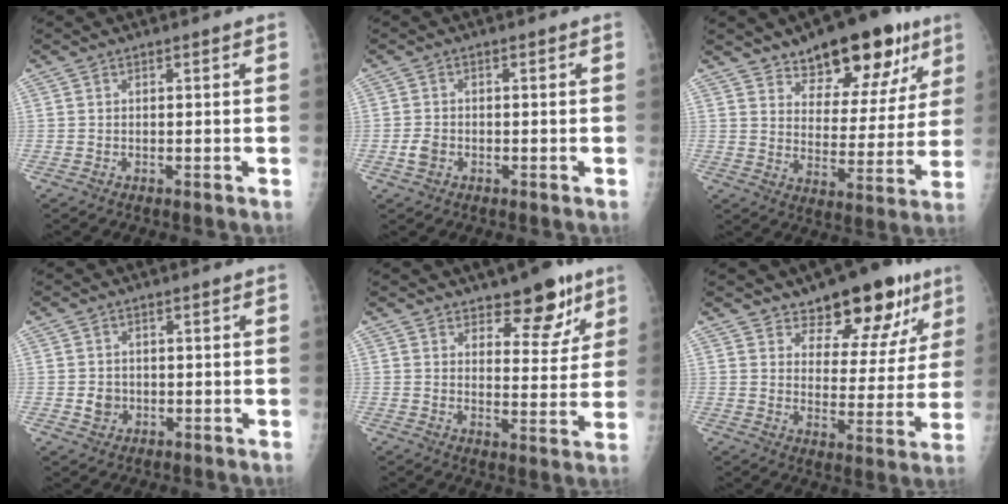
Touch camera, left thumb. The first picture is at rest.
{"total": 2.4, "force": [-0.8, 1.8, 1.3], "torque": [-0.020, 0.003, -0.013]}
{"total": 18.1, "force": [11.6, 8.6, 11.0], "torque": [-0.096, -0.052, 0.171]}
{"total": 2.6, "force": [-0.3, 2.4, 1.0], "torque": [-0.004, 0.003, -0.001]}
{"total": 9.7, "force": [6.6, 4.5, 5.4], "torque": [-0.033, -0.041, 0.095]}
{"total": 15.0, "force": [10.1, 7.2, 8.3], "torque": [-0.046, -0.057, 0.145]}